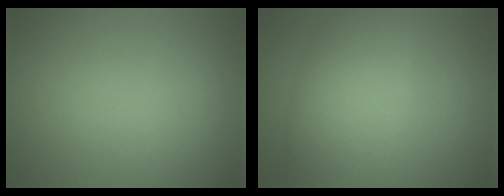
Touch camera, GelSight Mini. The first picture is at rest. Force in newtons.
{"total": 6.8, "press": 6.8, "slide": 0.3}